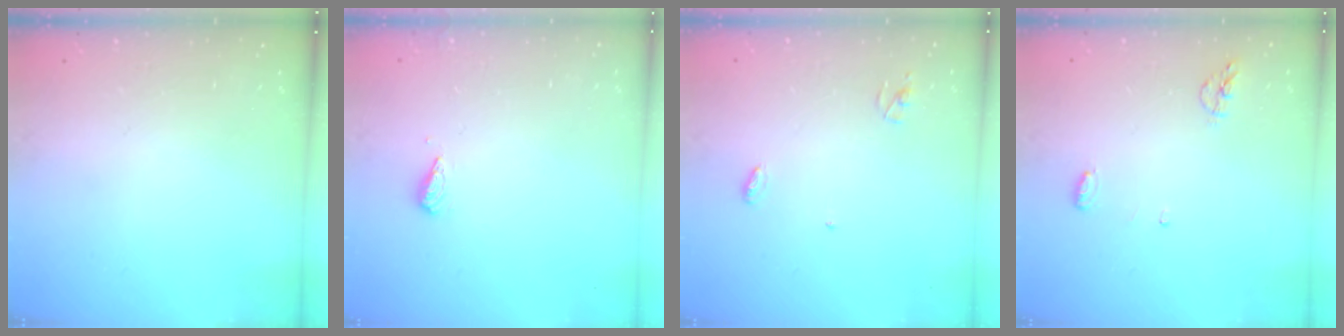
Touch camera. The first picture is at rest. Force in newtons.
{"total": 3.0, "press": 3.0, "slide": 0.1}
{"total": 3.4, "press": 3.4, "slide": 0.3}
{"total": 4.8, "press": 4.7, "slide": 1.0}